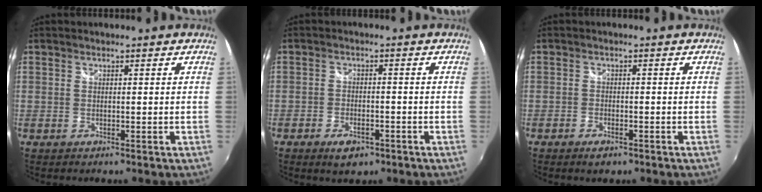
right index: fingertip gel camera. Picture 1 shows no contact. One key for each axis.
{"total": 5.2, "fx": -3.3, "fy": 2.8, "fz": 3.0, "tx": -0.072, "ty": -0.004, "tz": -0.053}
{"total": 2.8, "fx": -1.9, "fy": 1.4, "fz": 1.4, "tx": -0.037, "ty": -0.004, "tz": -0.035}